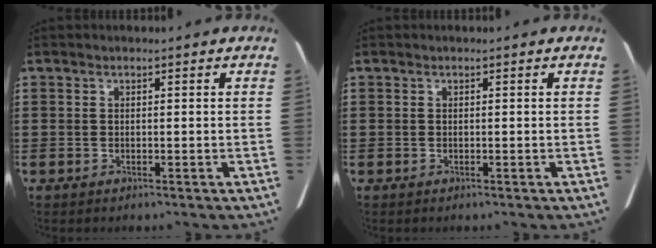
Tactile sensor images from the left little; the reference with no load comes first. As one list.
[{"total": 0.0}]